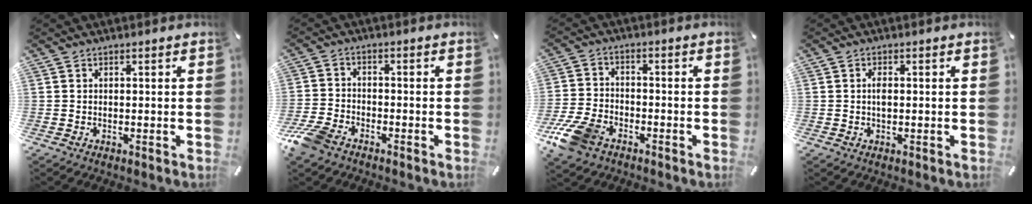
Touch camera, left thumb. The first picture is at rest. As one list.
[{"total": 6.6, "force": [-4.9, 3.5, 2.9], "torque": [-0.077, 0.014, -0.099]}, {"total": 9.8, "force": [-6.2, 5.8, 4.9], "torque": [-0.113, 0.025, -0.119]}, {"total": 2.0, "force": [0.0, 0.8, 1.8], "torque": [-0.042, -0.001, -0.004]}]